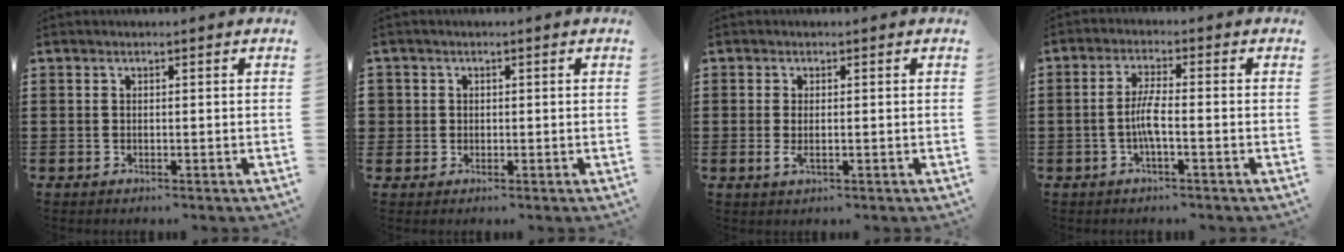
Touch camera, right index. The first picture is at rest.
{"total": 1.4, "force": [0.3, 1.4, 0.2], "torque": [-0.008, 0.007, 0.004]}
{"total": 1.8, "force": [-0.1, 0.5, 1.7], "torque": [-0.040, -0.005, -0.004]}
{"total": 4.2, "force": [-1.2, 0.5, 4.0], "torque": [-0.093, -0.008, -0.030]}